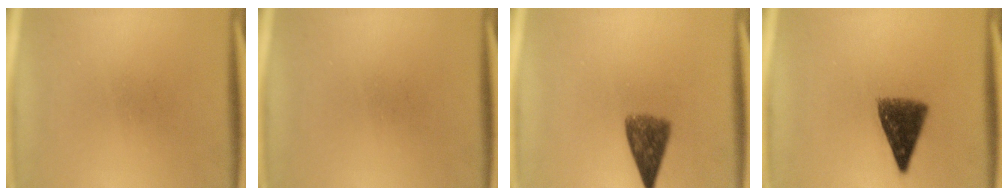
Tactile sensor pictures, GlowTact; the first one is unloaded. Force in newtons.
{"total": 0.0}
{"total": 6.1}
{"total": 8.0}